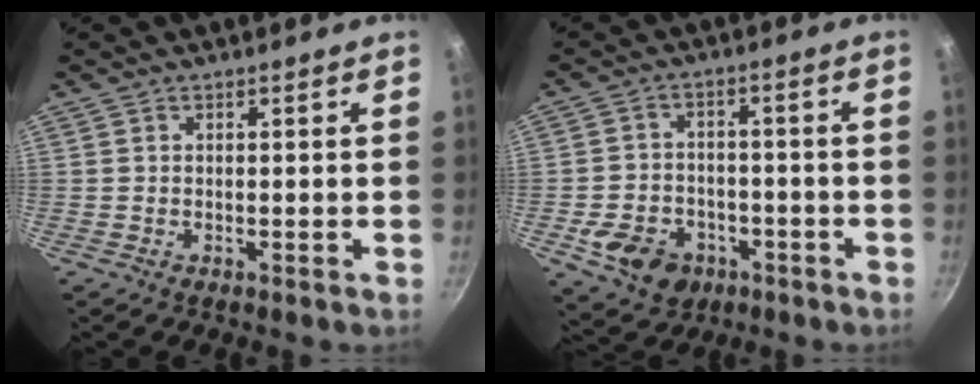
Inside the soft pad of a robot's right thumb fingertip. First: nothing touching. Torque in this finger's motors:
{"motor_torque": [1.07, 0.80, 0.36, -0.53, 0.16]}